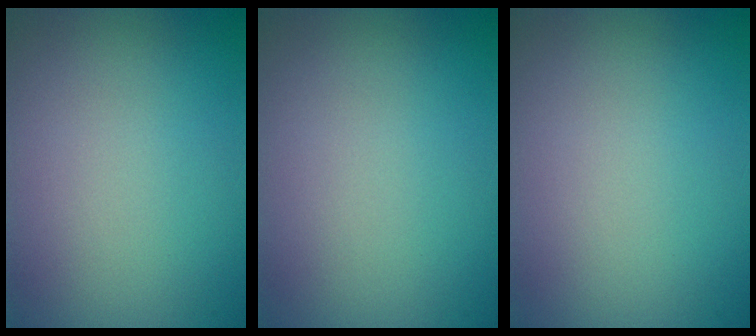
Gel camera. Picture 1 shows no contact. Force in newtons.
{"total": 0.0}
{"total": 0.0}